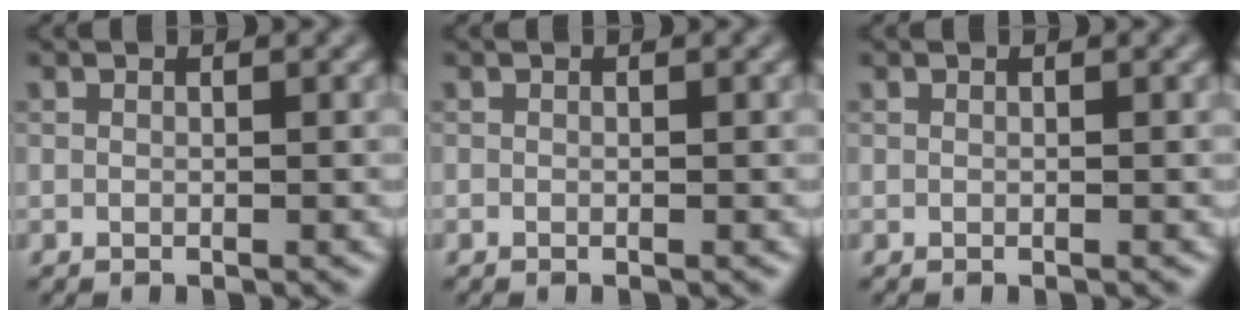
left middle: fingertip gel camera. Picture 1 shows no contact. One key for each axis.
{"total": 0.0}
{"total": 0.0}